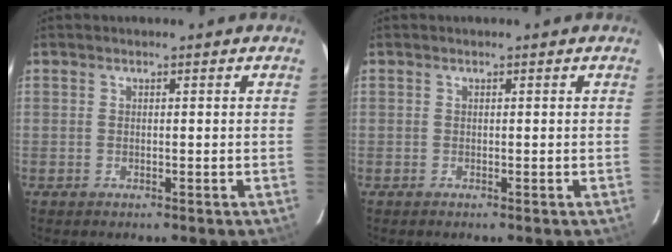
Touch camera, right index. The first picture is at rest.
{"total": 0.0}